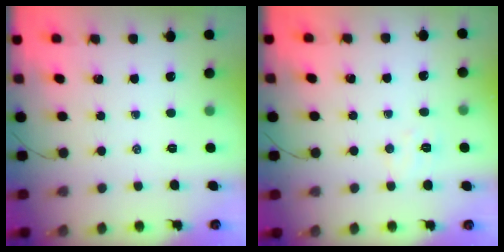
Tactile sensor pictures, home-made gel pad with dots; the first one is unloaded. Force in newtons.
{"total": 4.0, "press": 3.9, "slide": 0.7}